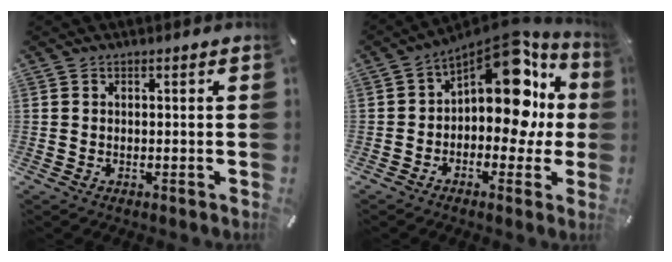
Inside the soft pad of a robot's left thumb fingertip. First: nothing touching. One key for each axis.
{"total": 15.8, "fx": 5.6, "fy": 8.6, "fz": 12.0, "tx": -0.162, "ty": -0.041, "tz": 0.093}